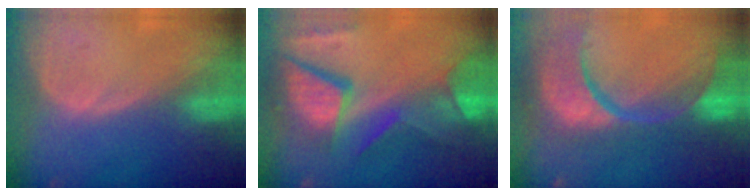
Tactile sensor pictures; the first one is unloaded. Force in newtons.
{"total": 12.1, "press": 9.9, "slide": 7.0}
{"total": 14.5, "press": 11.5, "slide": 8.9}